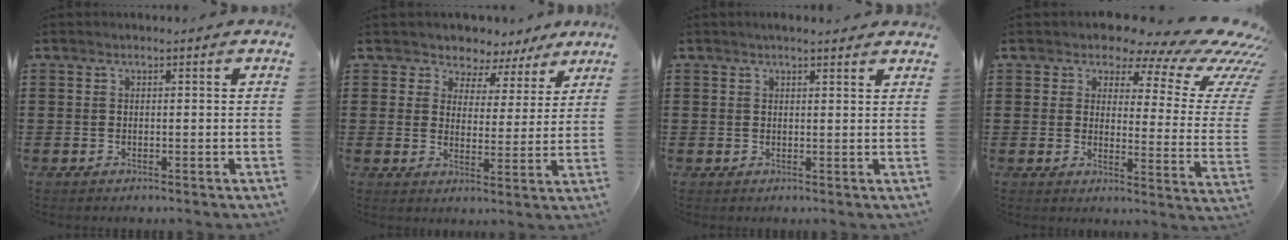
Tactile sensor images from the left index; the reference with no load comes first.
{"total": 4.2, "force": [3.7, 2.0, -0.1], "torque": [-0.018, -0.023, 0.060]}
{"total": 1.4, "force": [1.1, 0.7, 0.5], "torque": [-0.012, 0.006, 0.020]}
{"total": 9.3, "force": [7.4, 3.4, 4.6], "torque": [-0.076, -0.058, 0.121]}